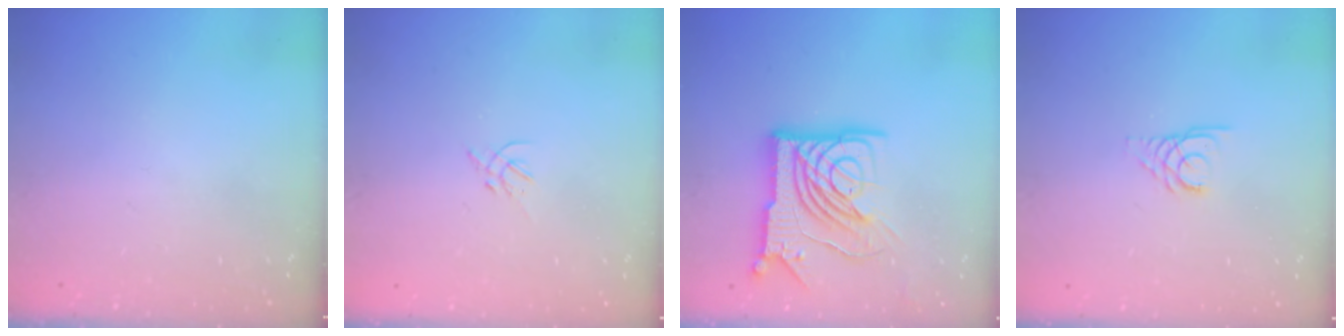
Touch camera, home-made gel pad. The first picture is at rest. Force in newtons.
{"total": 1.4, "press": 1.3, "slide": 0.5}
{"total": 20.4, "press": 20.2, "slide": 2.3}
{"total": 2.7, "press": 2.7, "slide": 0.3}